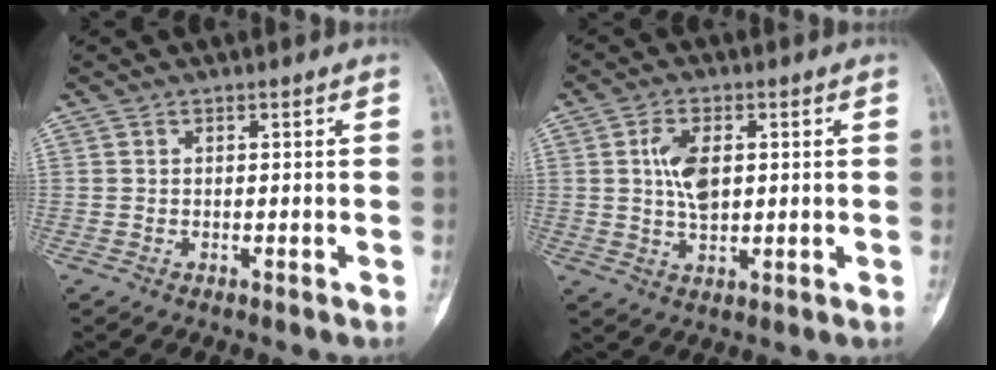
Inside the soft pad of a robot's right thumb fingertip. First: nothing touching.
{"total": 6.6, "force": [1.0, 3.7, 5.4], "torque": [-0.096, -0.001, 0.018]}